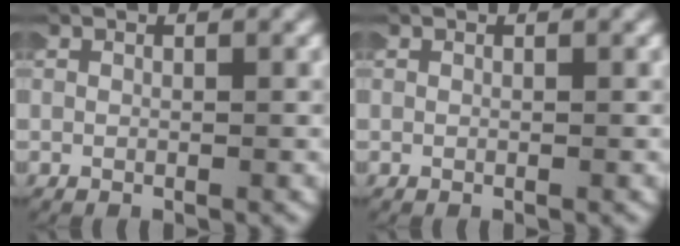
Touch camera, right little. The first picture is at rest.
{"total": 0.0}